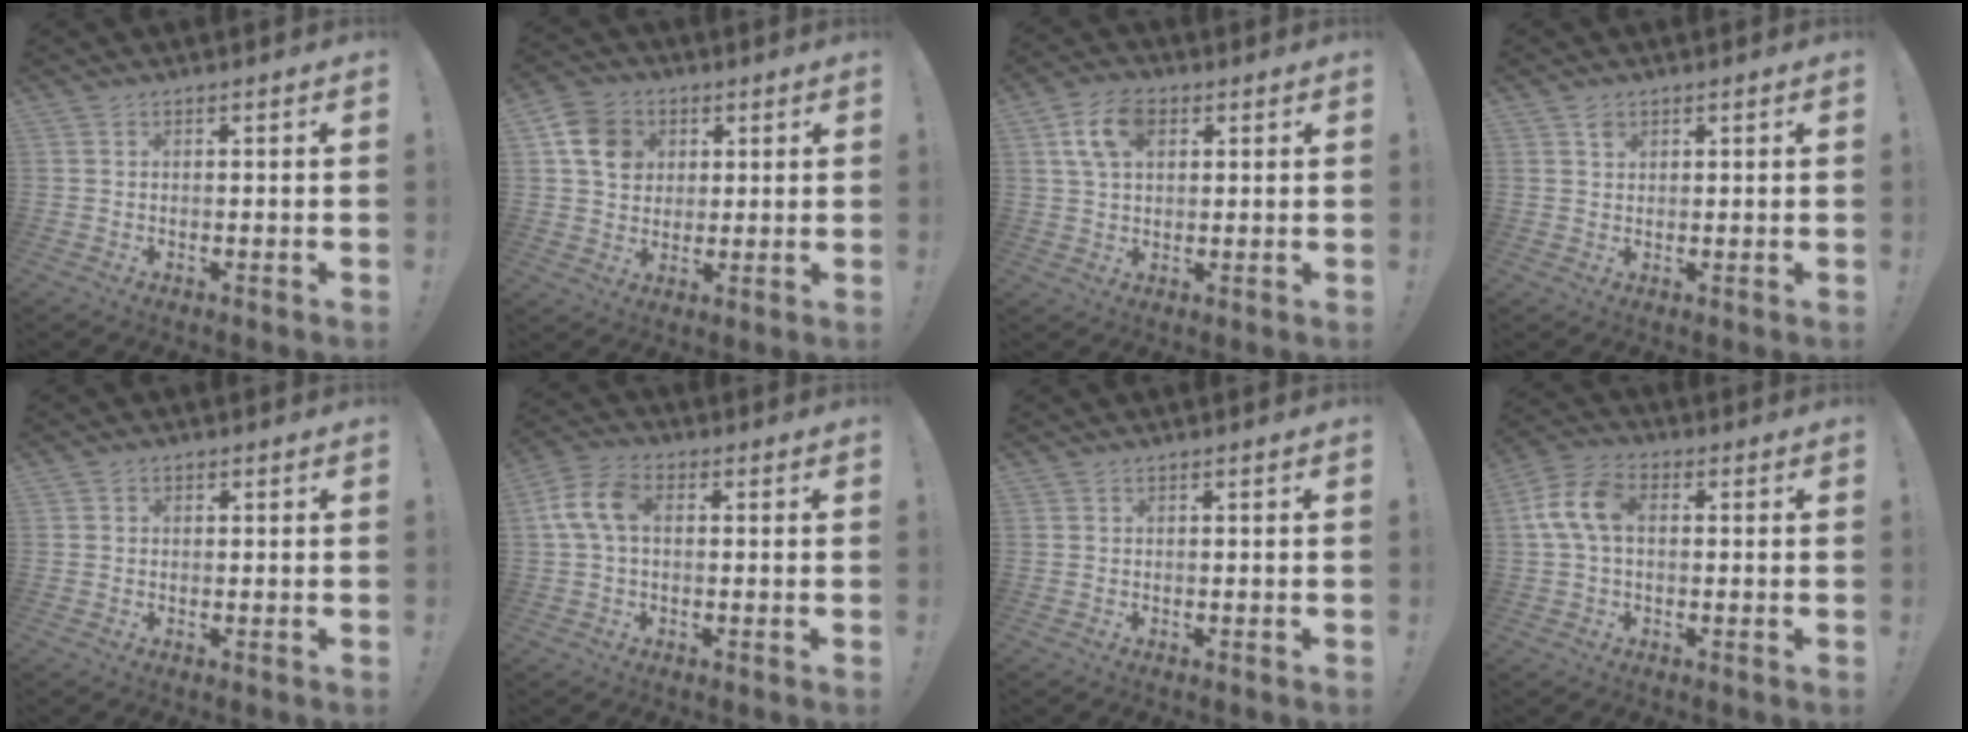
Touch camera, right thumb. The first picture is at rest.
{"total": 11.4, "force": [3.9, 9.4, 5.2], "torque": [-0.076, -0.002, 0.080]}
{"total": 9.8, "force": [3.6, 6.2, 6.7], "torque": [-0.128, 0.010, 0.069]}
{"total": 1.8, "force": [1.1, 1.4, 0.5], "torque": [0.005, -0.006, 0.018]}
{"total": 0.9, "force": [0.1, 0.9, 0.3], "torque": [0.002, 0.000, 0.000]}
{"total": 8.9, "force": [0.9, 5.6, 6.9], "torque": [-0.144, 0.014, 0.021]}
{"total": 0.0}
{"total": 9.7, "force": [0.9, 6.2, 7.5], "torque": [-0.147, 0.013, 0.020]}